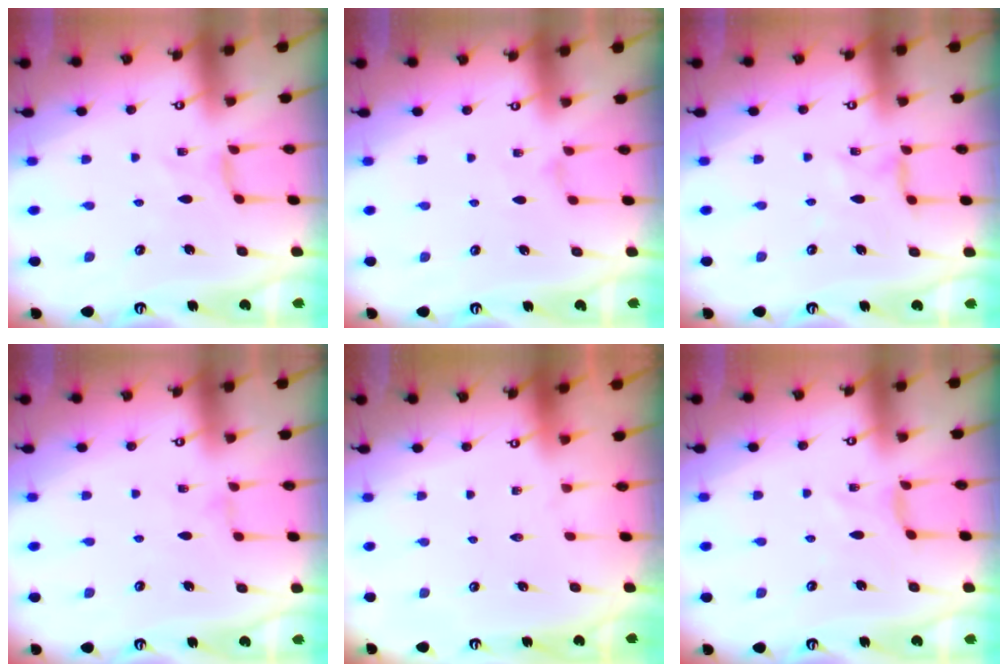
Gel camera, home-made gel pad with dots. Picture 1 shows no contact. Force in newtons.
{"total": 1.2, "press": 1.1, "slide": 0.3}
{"total": 1.7, "press": 1.6, "slide": 0.2}
{"total": 0.7, "press": 0.7, "slide": 0.2}
{"total": 0.0}
{"total": 0.9, "press": 0.8, "slide": 0.4}